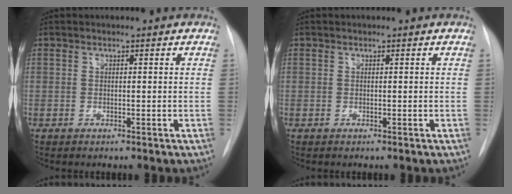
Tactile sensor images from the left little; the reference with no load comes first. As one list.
[{"total": 0.0}]